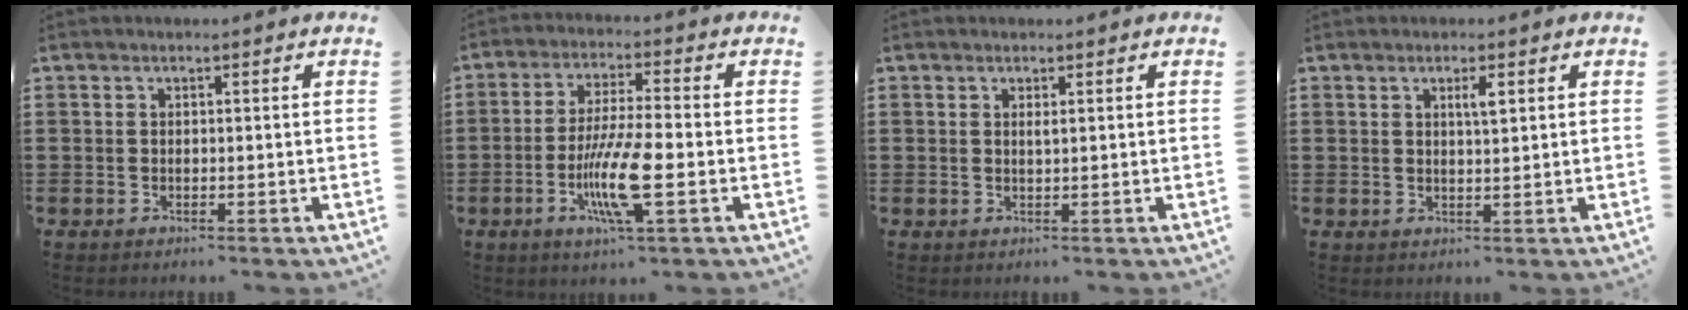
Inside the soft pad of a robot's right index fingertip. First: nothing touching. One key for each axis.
{"total": 9.8, "fx": -2.9, "fy": 1.6, "fz": 9.2, "tx": -0.182, "ty": -0.014, "tz": -0.055}
{"total": 0.6, "fx": 0.2, "fy": 0.1, "fz": 0.6, "tx": -0.011, "ty": -0.001, "tz": 0.005}
{"total": 2.0, "fx": 0.8, "fy": 0.4, "fz": 1.8, "tx": -0.036, "ty": 0.003, "tz": 0.013}